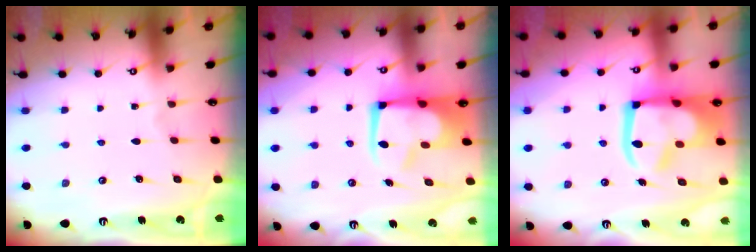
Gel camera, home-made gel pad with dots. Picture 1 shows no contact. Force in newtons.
{"total": 5.2, "press": 5.0, "slide": 1.2}
{"total": 14.4, "press": 14.3, "slide": 2.0}